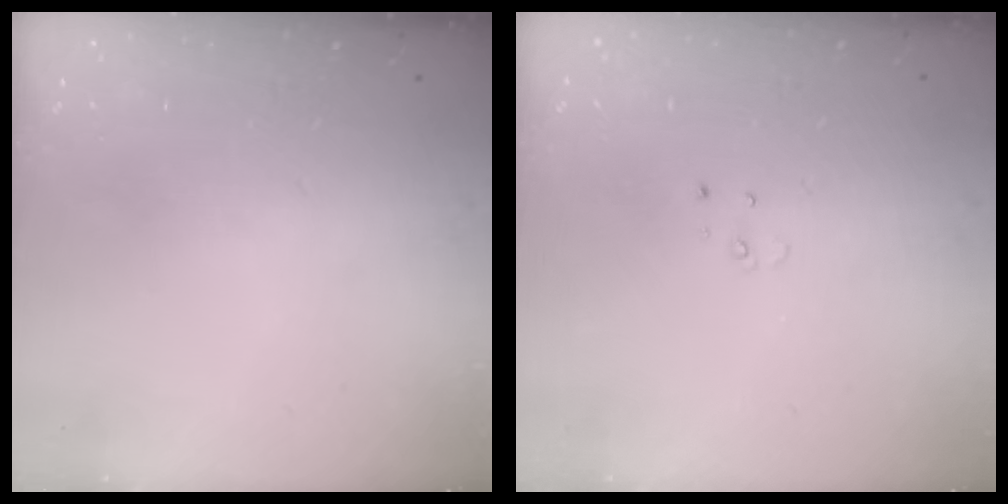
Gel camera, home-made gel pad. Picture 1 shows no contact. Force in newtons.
{"total": 2.3, "press": 2.3, "slide": 0.2}